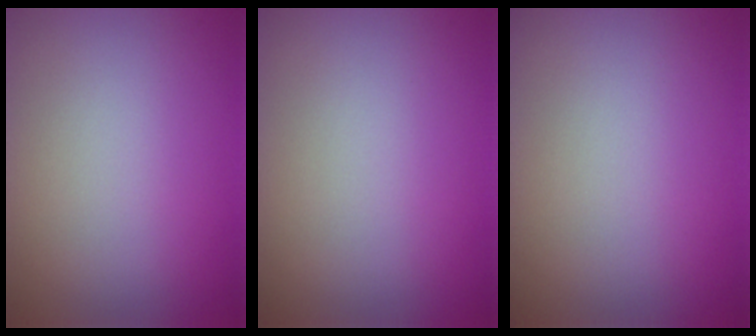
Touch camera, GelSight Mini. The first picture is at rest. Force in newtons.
{"total": 0.0}
{"total": 0.0}